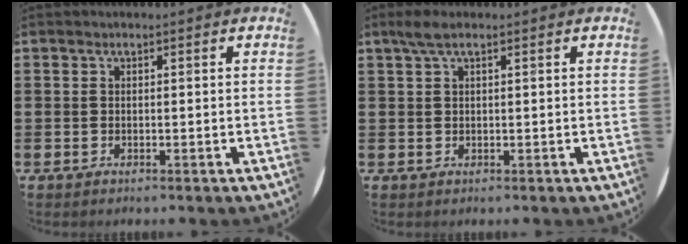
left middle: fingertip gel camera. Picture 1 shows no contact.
{"total": 2.0, "force": [1.2, 0.4, 1.6], "torque": [-0.032, 0.005, 0.021]}